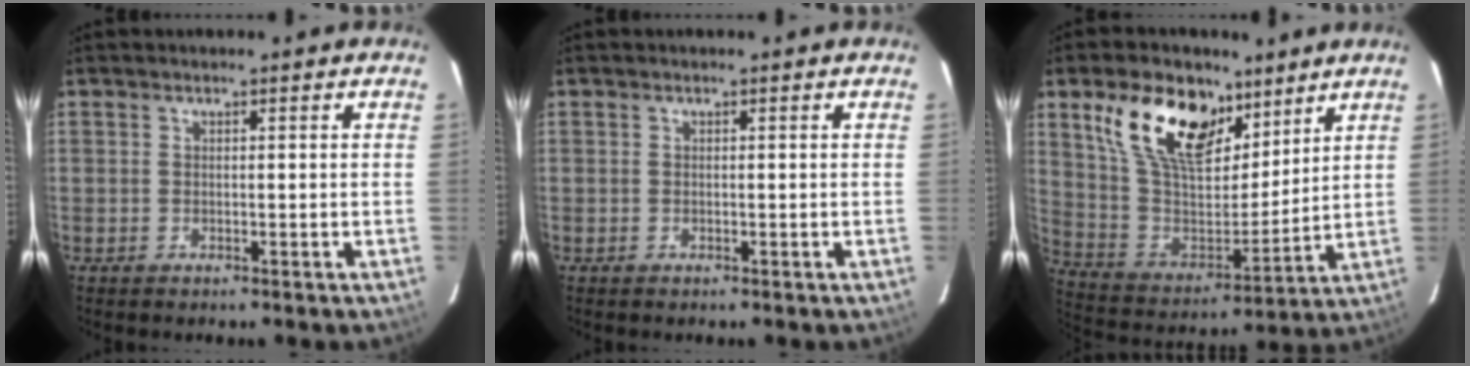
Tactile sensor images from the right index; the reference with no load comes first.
{"total": 0.0}
{"total": 20.3, "force": [11.5, 11.2, 12.5], "torque": [-0.250, 0.019, 0.221]}